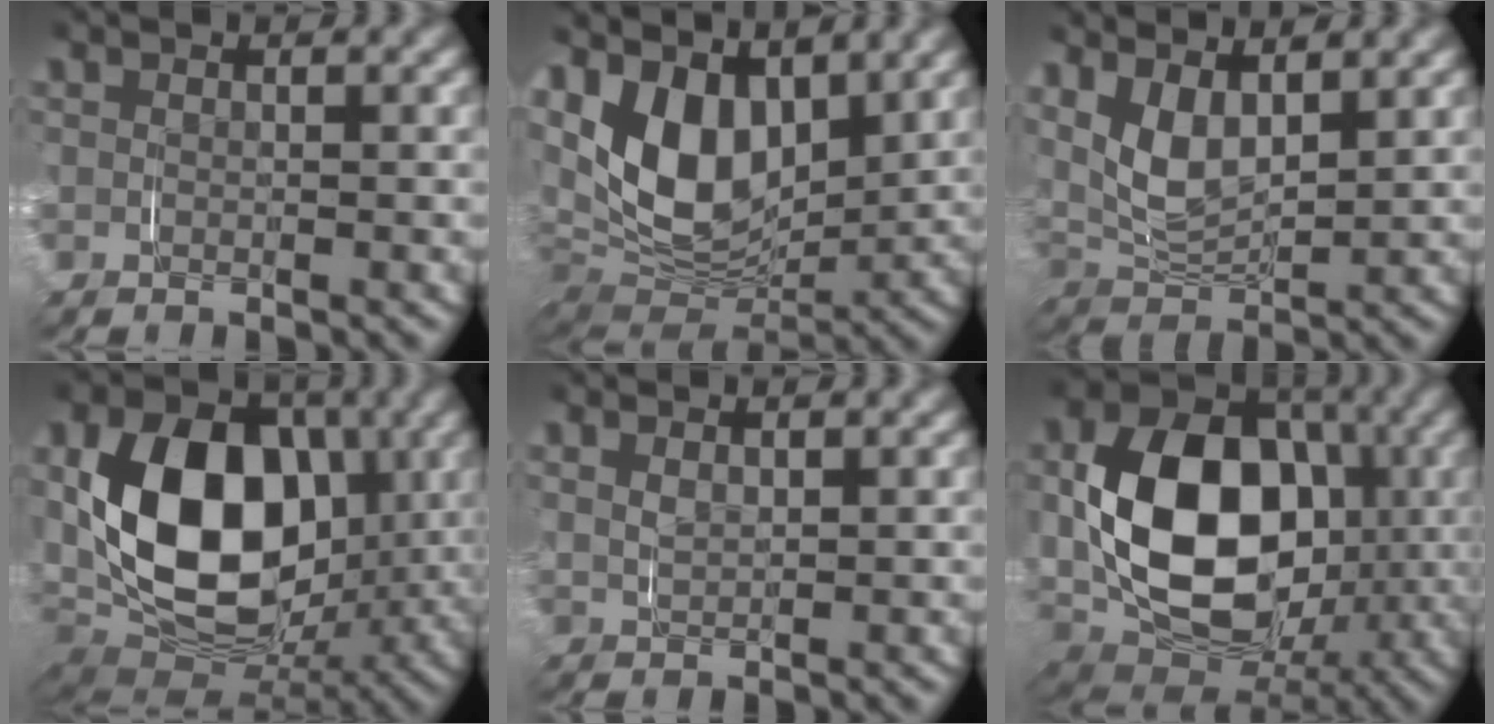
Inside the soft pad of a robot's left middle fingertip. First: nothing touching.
{"total": 9.9, "force": [1.8, 6.4, 7.4], "torque": [-0.156, -0.009, 0.031]}
{"total": 7.1, "force": [1.8, 4.8, 4.9], "torque": [-0.124, -0.008, 0.032]}
{"total": 14.6, "force": [0.8, 9.8, 10.8], "torque": [-0.199, -0.014, 0.006]}
{"total": 1.5, "force": [0.8, 0.8, 1.0], "torque": [-0.026, -0.005, 0.021]}
{"total": 15.1, "force": [-0.5, 10.5, 10.9], "torque": [-0.209, -0.024, -0.007]}